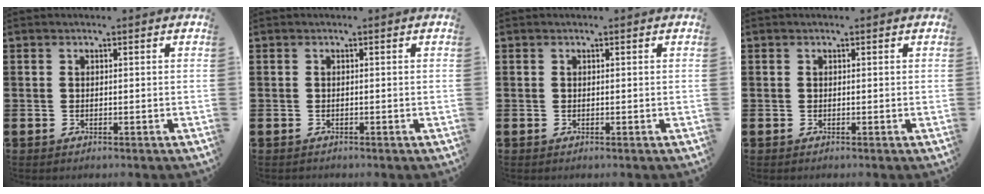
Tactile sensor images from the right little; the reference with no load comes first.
{"total": 0.0}
{"total": 0.0}
{"total": 0.0}